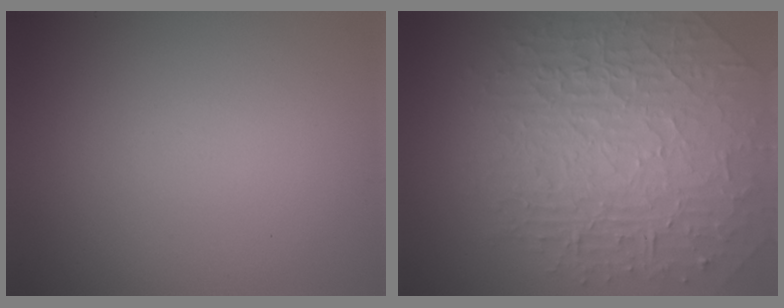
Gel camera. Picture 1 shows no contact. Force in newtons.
{"total": 10.0, "press": 6.5, "slide": 7.7}